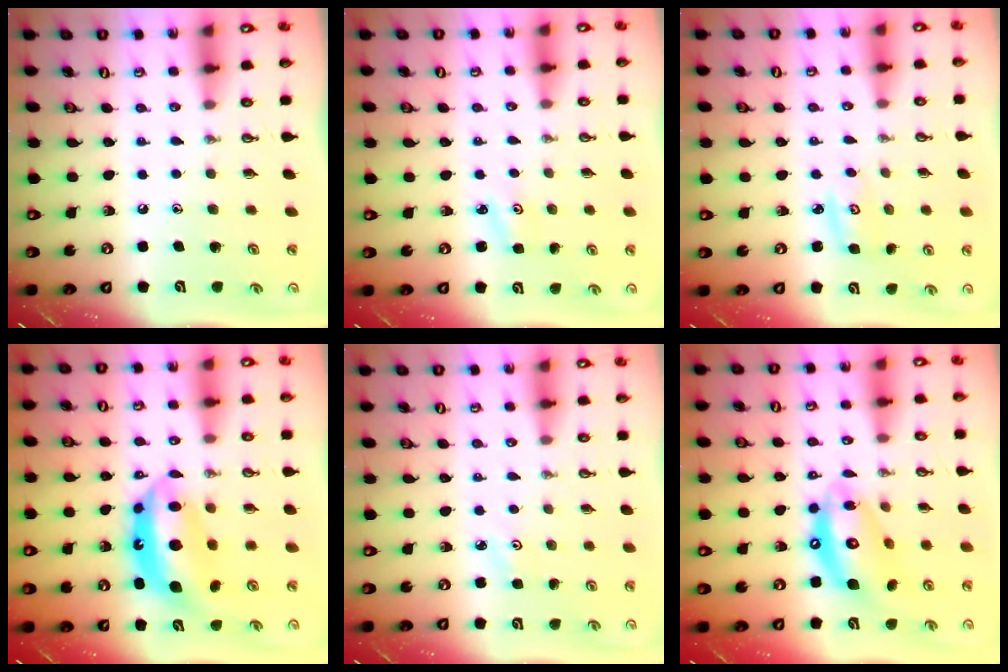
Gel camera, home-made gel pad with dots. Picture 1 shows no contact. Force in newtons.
{"total": 2.6, "press": 2.6, "slide": 0.3}
{"total": 2.8, "press": 2.8, "slide": 0.2}
{"total": 13.1, "press": 13.0, "slide": 1.5}
{"total": 2.2, "press": 2.1, "slide": 0.3}
{"total": 14.7, "press": 14.6, "slide": 1.4}